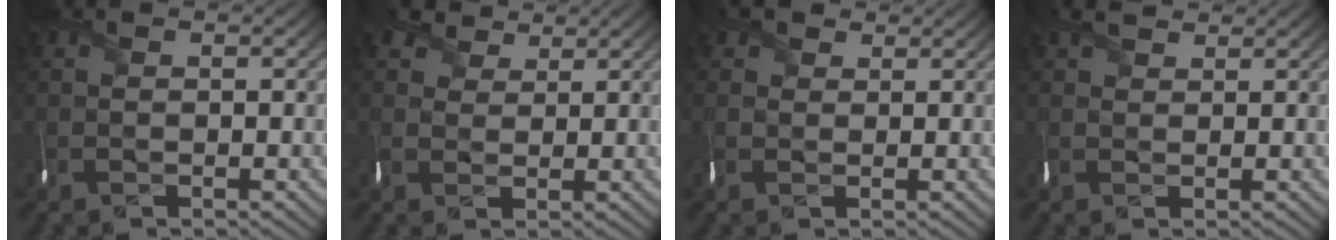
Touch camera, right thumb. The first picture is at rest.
{"total": 2.4, "force": [1.9, 1.0, -0.9], "torque": [0.008, 0.004, 0.032]}
{"total": 1.7, "force": [1.1, 0.8, -1.1], "torque": [0.015, 0.004, 0.012]}
{"total": 1.6, "force": [1.3, 0.3, -0.7], "torque": [0.002, 0.006, 0.021]}